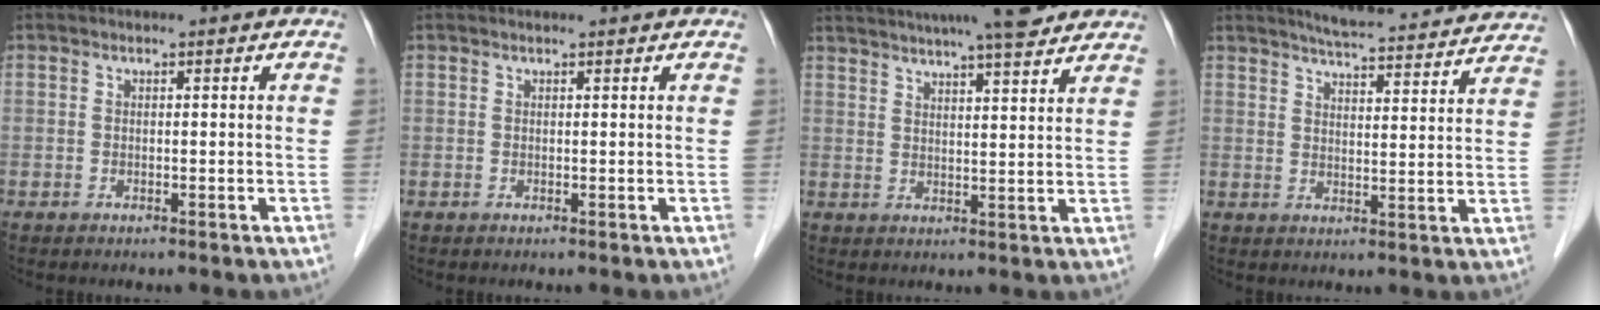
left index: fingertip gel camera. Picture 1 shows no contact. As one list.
[{"total": 0.8, "force": [0.8, 0.0, 0.4], "torque": [-0.007, 0.007, 0.010]}, {"total": 16.3, "force": [14.2, 1.6, 7.8], "torque": [-0.130, 0.024, 0.196]}, {"total": 15.5, "force": [14.6, 1.6, 5.0], "torque": [-0.067, -0.009, 0.178]}]